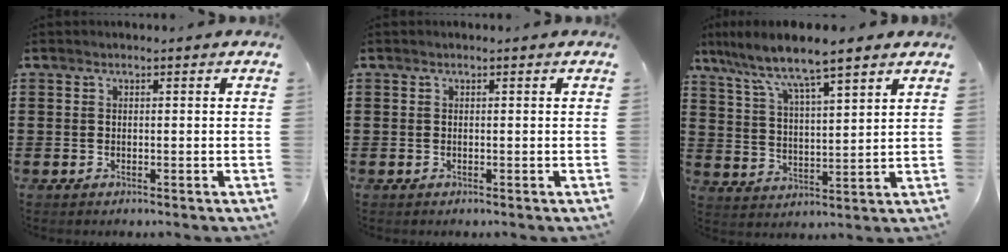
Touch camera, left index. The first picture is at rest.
{"total": 0.0}
{"total": 6.4, "force": [5.4, 0.3, 3.4], "torque": [-0.090, -0.030, 0.087]}